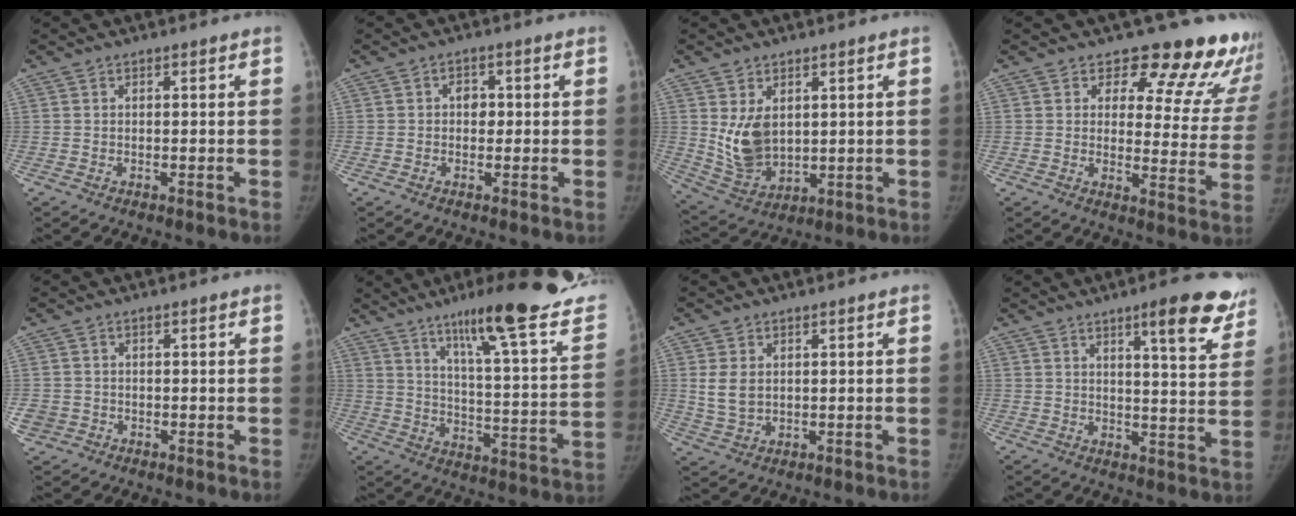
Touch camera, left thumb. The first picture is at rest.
{"total": 2.4, "force": [0.1, 1.9, 1.5], "torque": [-0.005, 0.005, -0.004]}
{"total": 9.7, "force": [2.1, 6.6, 6.8], "torque": [-0.105, -0.024, 0.063]}
{"total": 17.3, "force": [14.7, 6.8, 5.9], "torque": [-0.002, -0.111, 0.157]}
{"total": 3.7, "force": [-0.9, 3.3, 1.2], "torque": [-0.025, 0.006, -0.011]}
{"total": 27.8, "force": [20.8, 3.3, 18.1], "torque": [-0.241, -0.107, 0.289]}
{"total": 5.3, "force": [1.1, 3.9, 3.5], "torque": [-0.062, -0.007, 0.031]}
{"total": 12.6, "force": [8.0, 2.7, 9.3], "torque": [-0.087, -0.044, 0.100]}